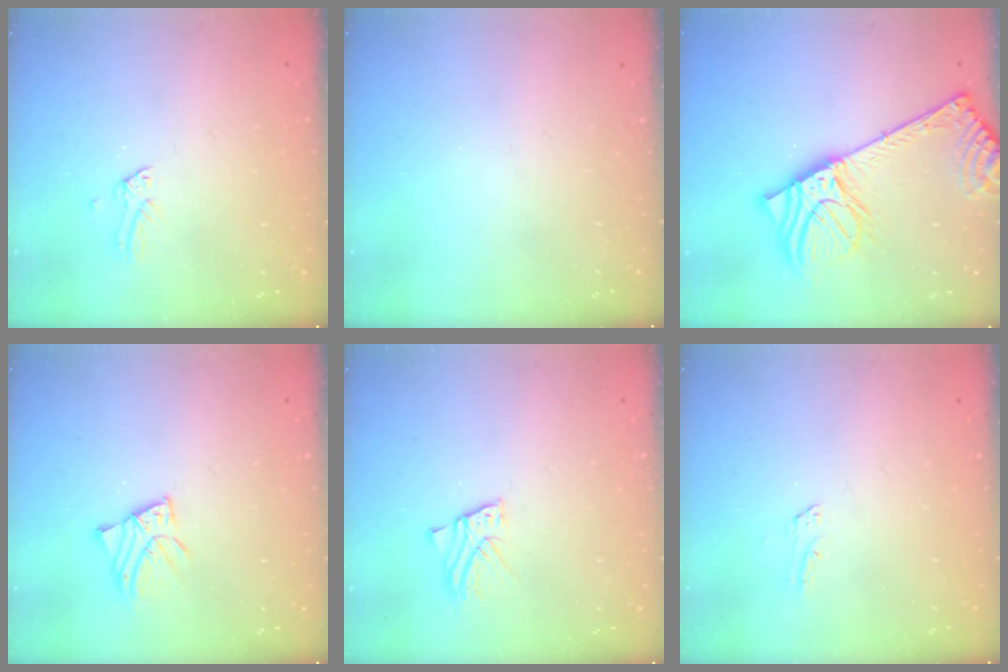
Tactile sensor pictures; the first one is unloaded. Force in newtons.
{"total": 0.0}
{"total": 17.0, "press": 16.6, "slide": 3.5}
{"total": 3.0, "press": 3.0, "slide": 0.5}
{"total": 2.7, "press": 2.7, "slide": 0.2}
{"total": 1.5, "press": 1.4, "slide": 0.1}